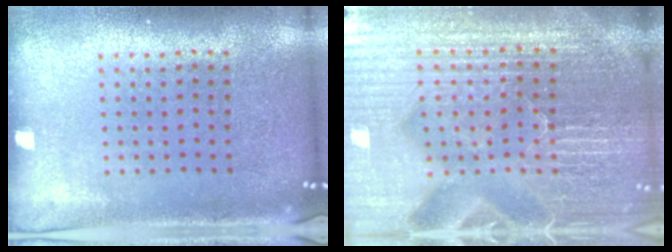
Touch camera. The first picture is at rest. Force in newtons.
{"total": 6.3, "press": 5.6, "slide": 2.9}